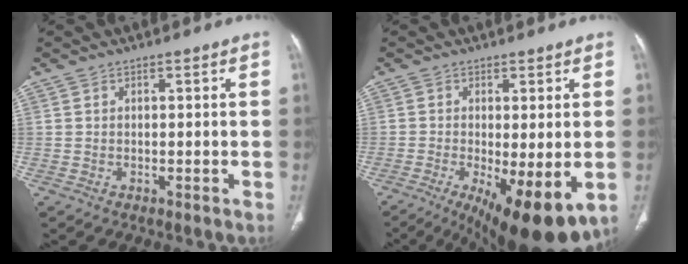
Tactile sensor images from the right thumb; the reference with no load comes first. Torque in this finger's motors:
{"motor_torque": [0.12, 0.95, 0.40, -0.33, 0.10]}